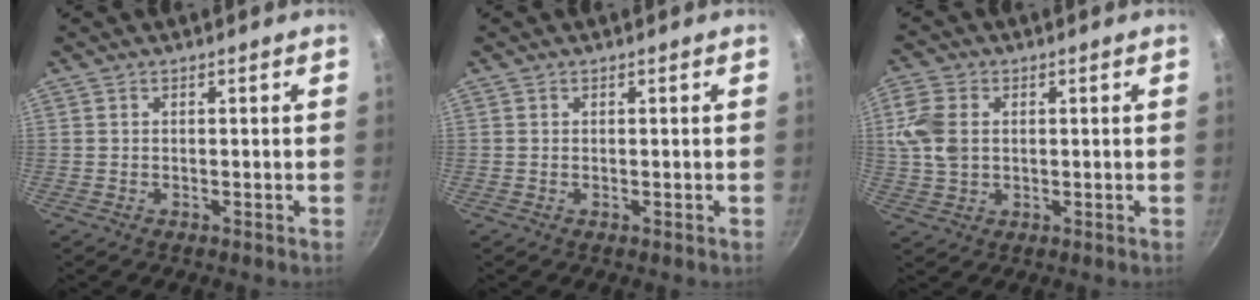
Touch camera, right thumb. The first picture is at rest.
{"total": 0.0}
{"total": 7.5, "force": [1.1, 5.4, 5.1], "torque": [-0.100, 0.005, 0.019]}